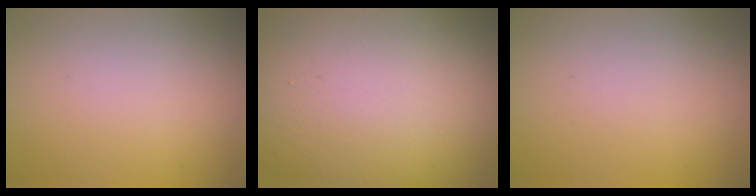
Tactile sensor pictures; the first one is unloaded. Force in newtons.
{"total": 18.7, "press": 18.7, "slide": 1.0}
{"total": 0.0}